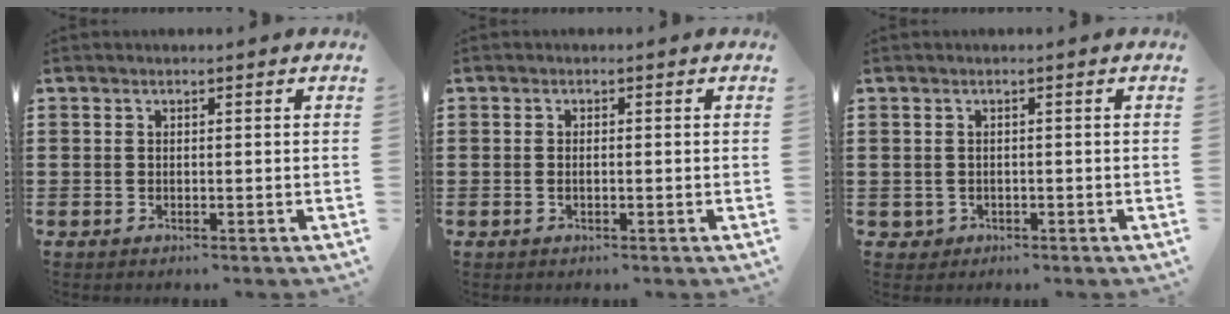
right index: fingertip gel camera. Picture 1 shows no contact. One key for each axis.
{"total": 0.8, "fx": -0.2, "fy": 0.2, "fz": 0.7, "tx": -0.015, "ty": -0.004, "tz": -0.004}
{"total": 0.9, "fx": -0.3, "fy": 0.8, "fz": 0.2, "tx": -0.007, "ty": 0.004, "tz": -0.009}